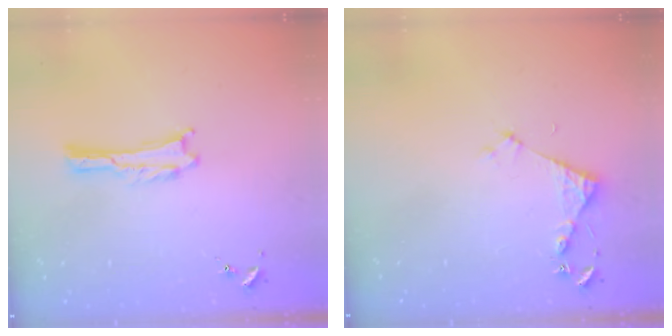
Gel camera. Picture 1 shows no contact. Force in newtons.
{"total": 3.3, "press": 3.3, "slide": 0.3}